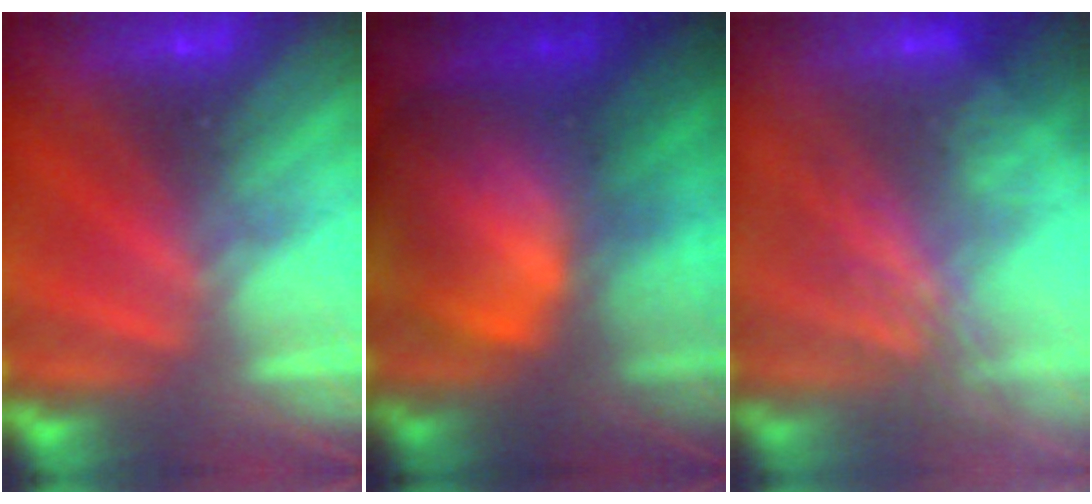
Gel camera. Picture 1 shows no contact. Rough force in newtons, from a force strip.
{"total": 9.6}
{"total": 2.8}